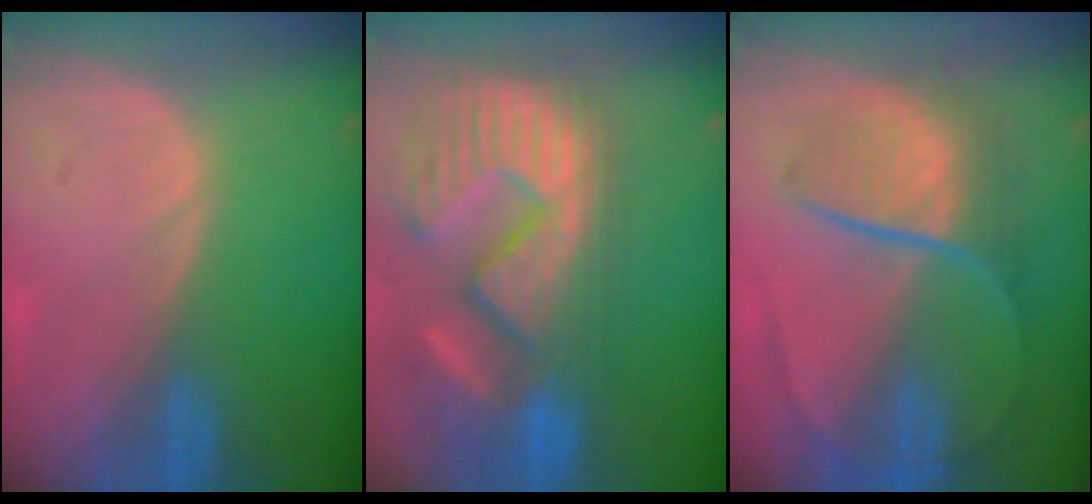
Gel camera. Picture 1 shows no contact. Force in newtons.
{"total": 15.3, "press": 12.5, "slide": 8.8}
{"total": 8.9, "press": 7.6, "slide": 4.7}